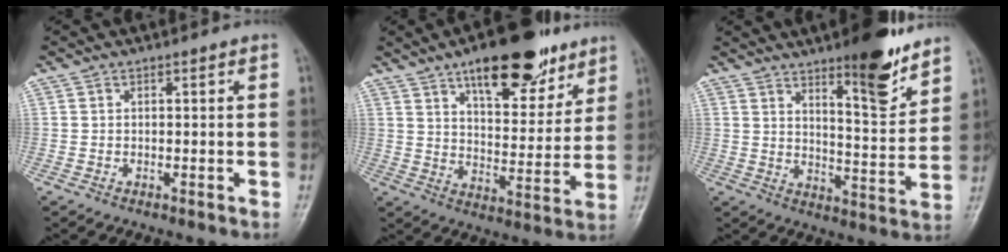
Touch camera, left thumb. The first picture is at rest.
{"total": 18.3, "force": [11.5, 7.7, 12.0], "torque": [-0.123, -0.052, 0.176]}
{"total": 12.5, "force": [8.7, 2.9, 8.5], "torque": [-0.100, -0.067, 0.135]}